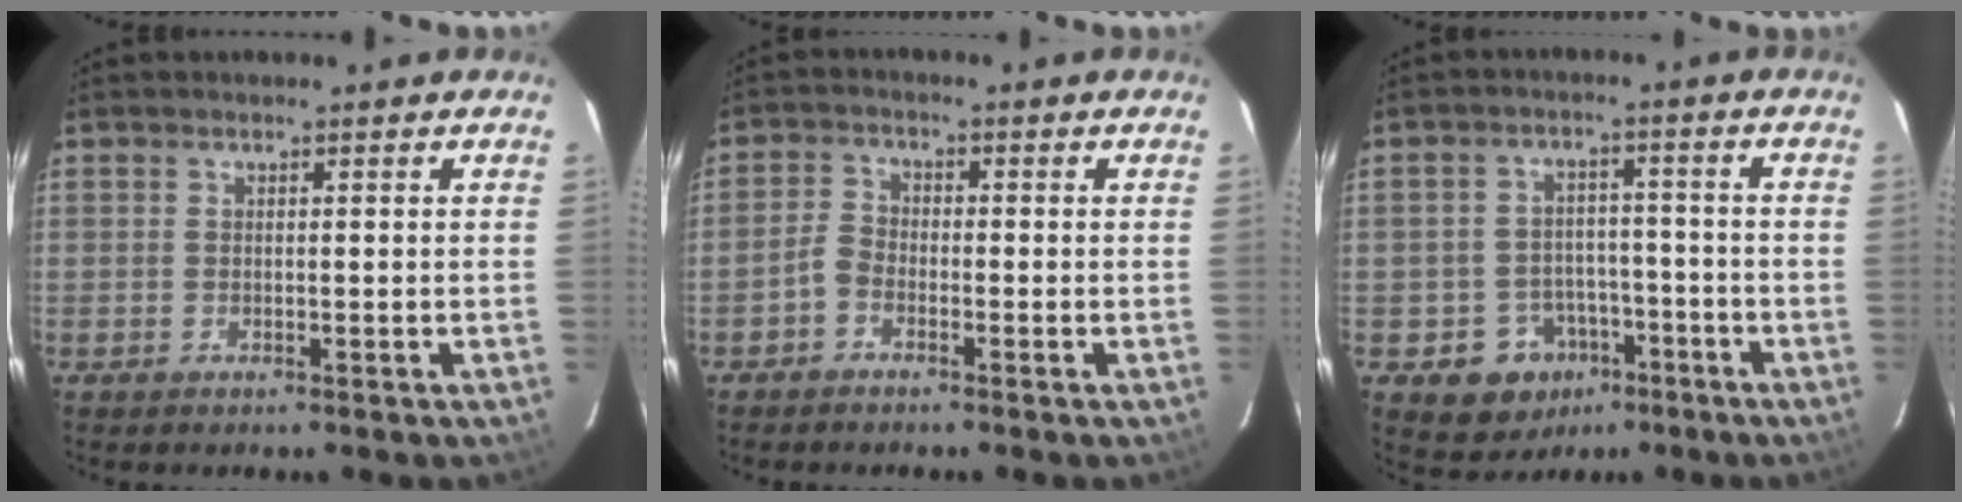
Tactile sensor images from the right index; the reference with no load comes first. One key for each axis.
{"total": 2.6, "fx": -1.8, "fy": 1.4, "fz": 1.2, "tx": -0.031, "ty": 0.012, "tz": -0.038}
{"total": 9.0, "fx": -4.9, "fy": 7.3, "fz": 2.0, "tx": -0.048, "ty": 0.030, "tz": -0.053}